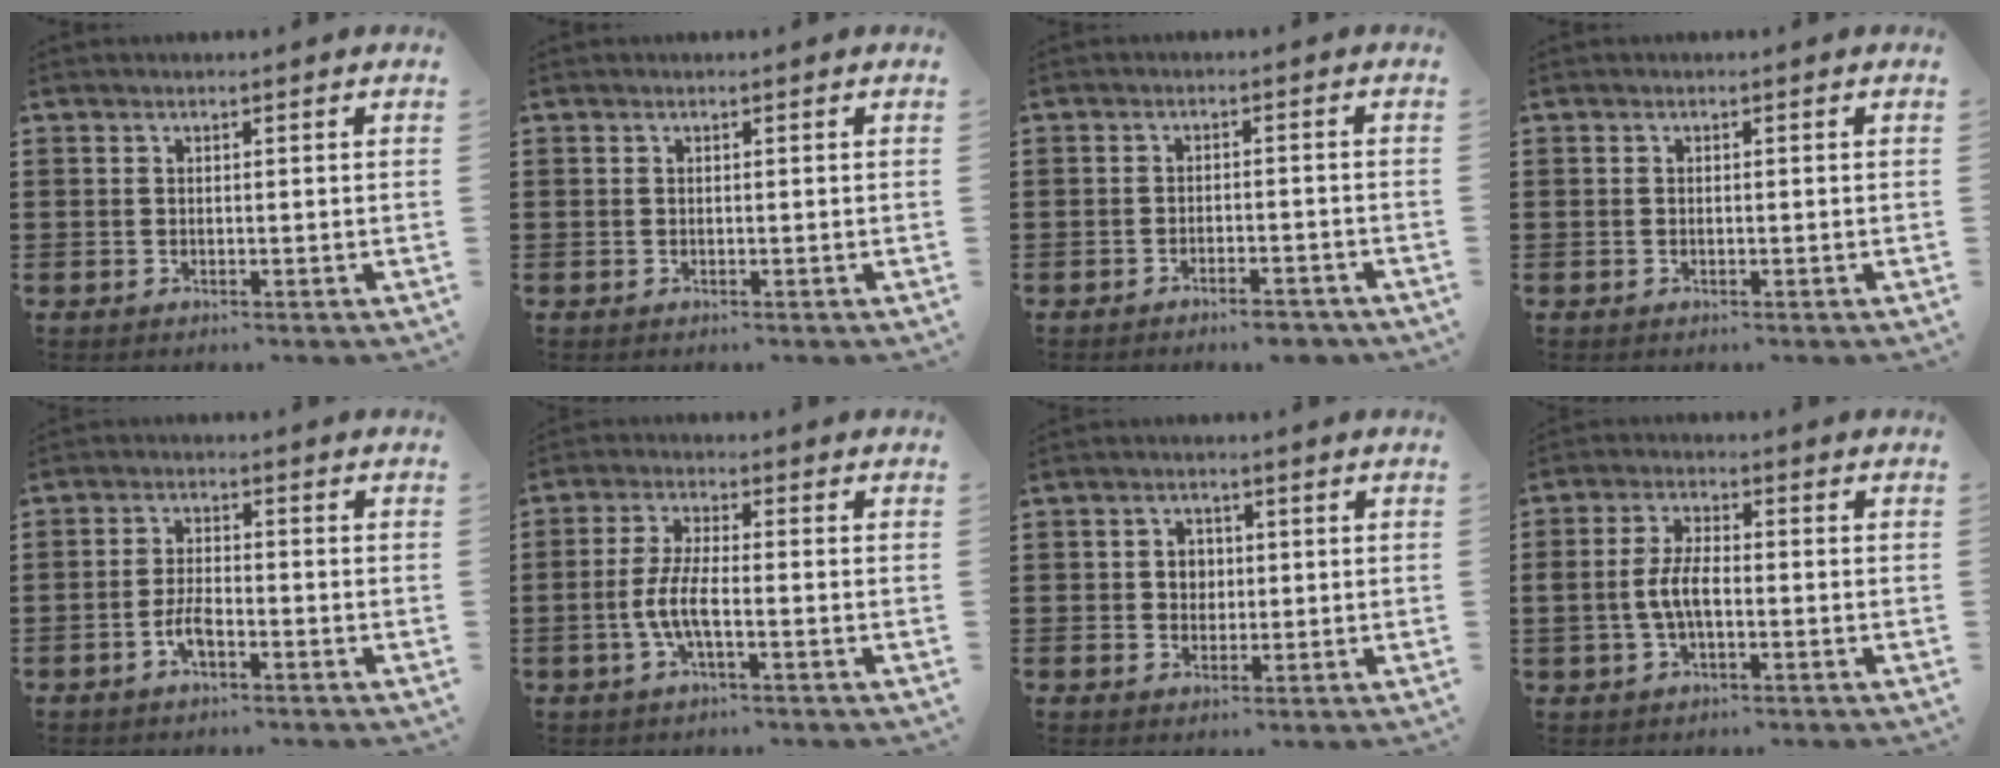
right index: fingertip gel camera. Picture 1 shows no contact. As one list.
[{"total": 0.0}, {"total": 3.0, "force": [-2.8, 0.1, 0.9], "torque": [-0.017, 0.001, -0.057]}, {"total": 0.0}, {"total": 3.6, "force": [-1.9, 1.3, 2.8], "torque": [-0.070, -0.002, -0.042]}, {"total": 5.5, "force": [-1.8, 1.3, 5.0], "torque": [-0.120, -0.010, -0.044]}, {"total": 2.4, "force": [0.1, 2.2, 0.9], "torque": [-0.025, 0.010, -0.002]}, {"total": 5.3, "force": [-0.9, 2.5, 4.5], "torque": [-0.110, -0.004, -0.025]}]